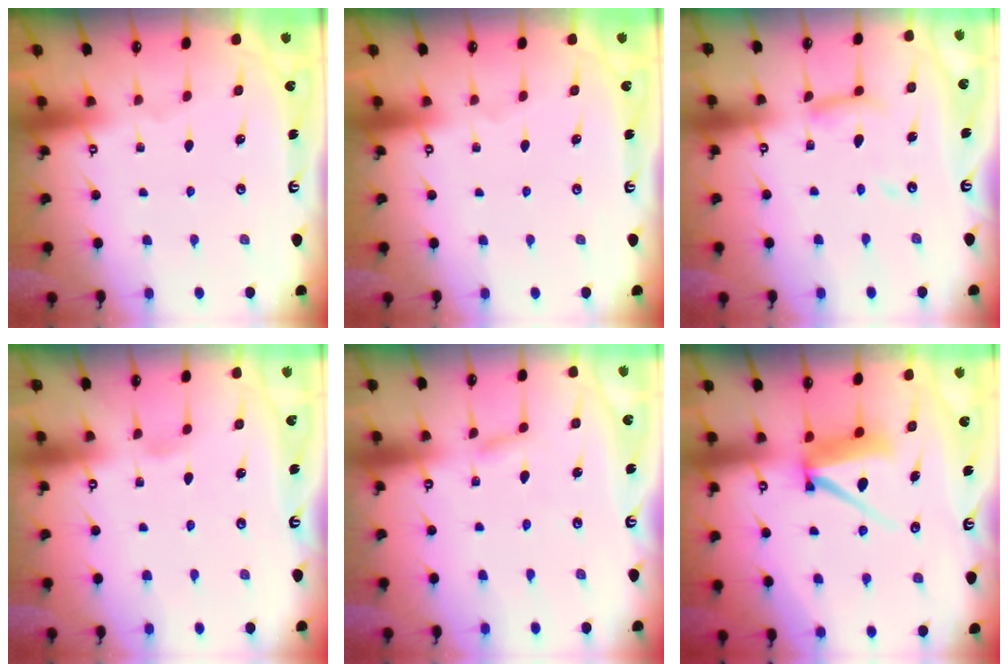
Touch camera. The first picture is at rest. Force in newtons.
{"total": 0.0}
{"total": 10.8, "press": 10.8, "slide": 1.1}
{"total": 2.1, "press": 2.1, "slide": 0.2}
{"total": 1.7, "press": 1.7, "slide": 0.2}
{"total": 7.8, "press": 7.8, "slide": 0.9}